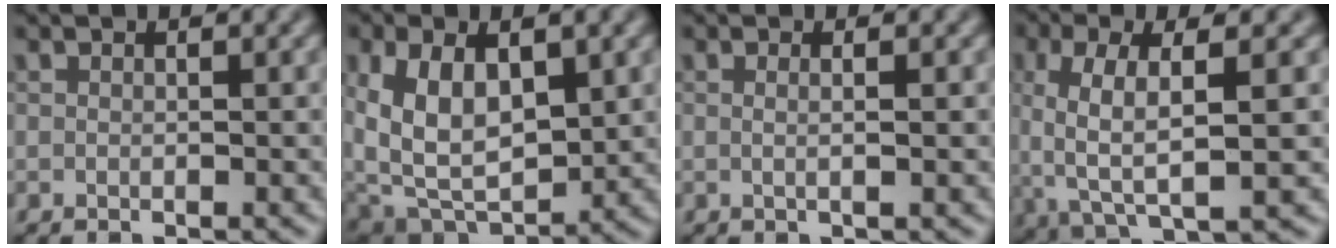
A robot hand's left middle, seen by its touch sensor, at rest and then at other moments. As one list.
[{"total": 9.8, "force": [2.0, 5.9, 7.6], "torque": [-0.162, -0.014, 0.038]}, {"total": 1.8, "force": [0.3, 0.7, 1.6], "torque": [-0.013, -0.006, -0.010]}, {"total": 7.0, "force": [0.6, 2.5, 6.5], "torque": [-0.139, -0.002, 0.009]}]